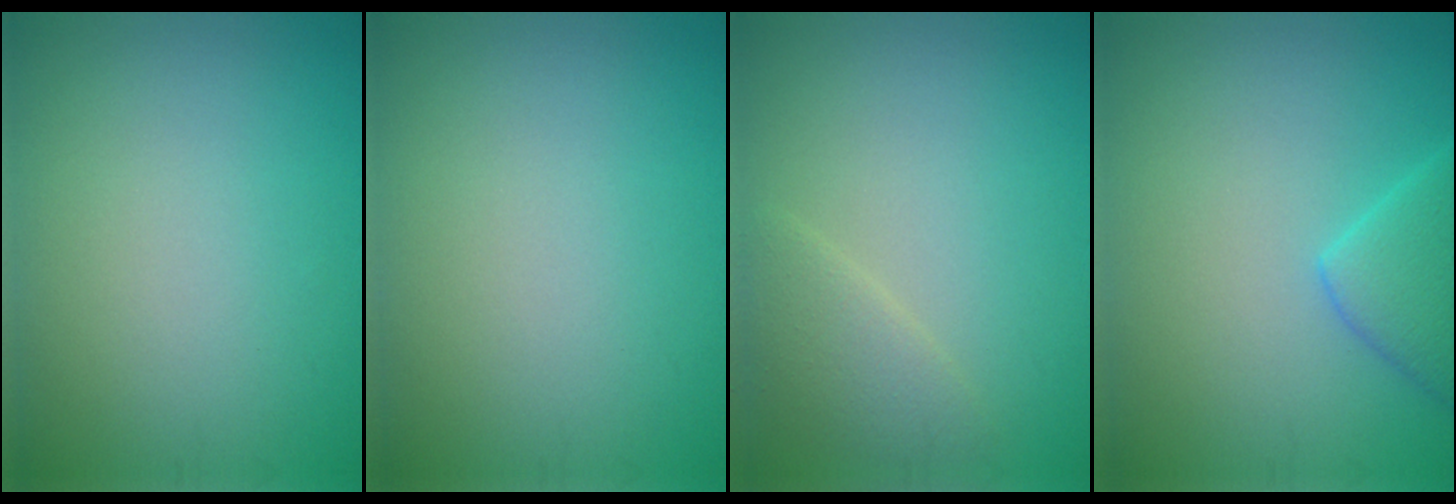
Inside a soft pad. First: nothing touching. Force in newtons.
{"total": 0.0}
{"total": 2.2, "press": 2.1, "slide": 0.1}
{"total": 3.4, "press": 3.4, "slide": 0.3}